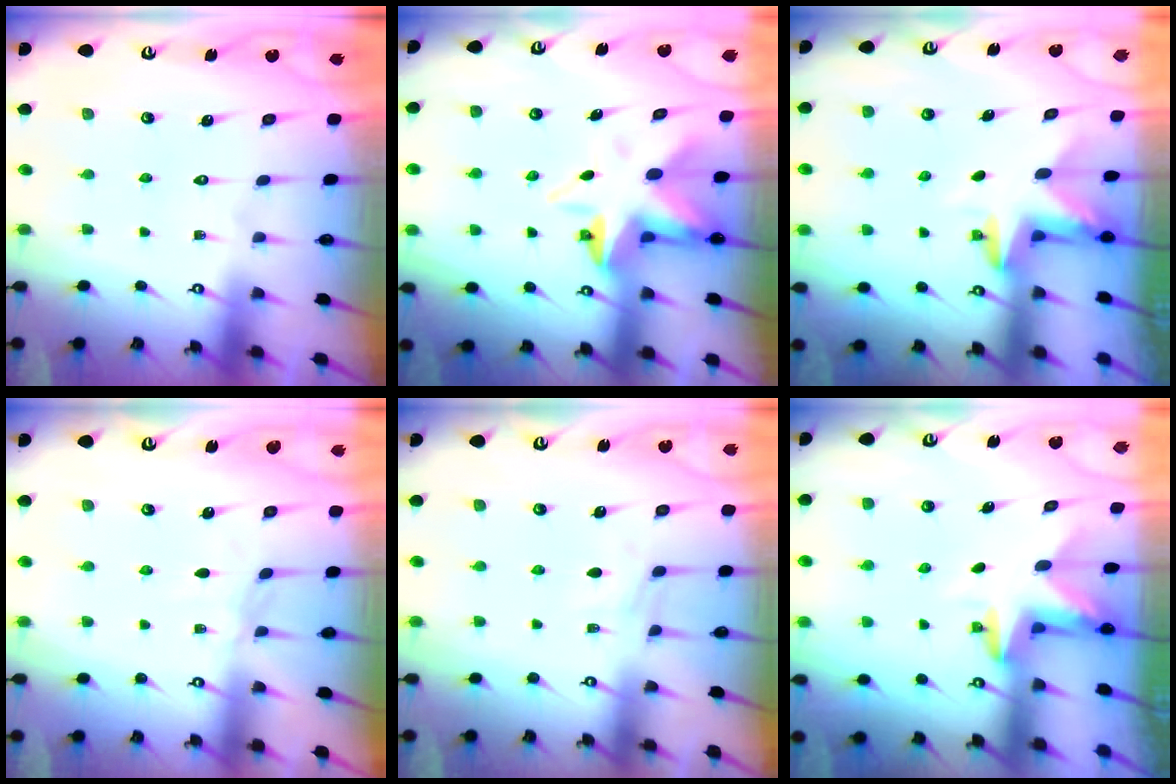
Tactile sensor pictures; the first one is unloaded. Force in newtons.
{"total": 7.5, "press": 7.3, "slide": 1.9}
{"total": 3.2, "press": 3.2, "slide": 0.1}
{"total": 4.2, "press": 4.1, "slide": 0.4}
{"total": 4.4, "press": 4.4, "slide": 0.5}
{"total": 3.4, "press": 3.4, "slide": 0.1}